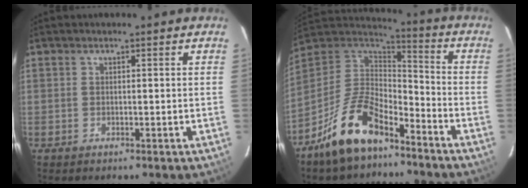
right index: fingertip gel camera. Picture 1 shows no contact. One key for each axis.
{"total": 16.6, "fx": -11.1, "fy": 7.4, "fz": 9.9, "tx": -0.211, "ty": 0.007, "tz": -0.206}